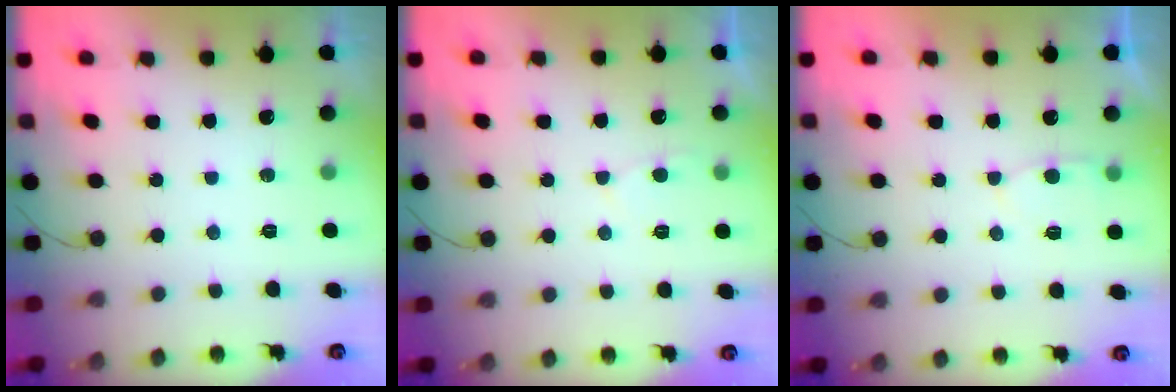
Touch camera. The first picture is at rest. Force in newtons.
{"total": 2.8, "press": 2.7, "slide": 0.3}
{"total": 3.0, "press": 3.0, "slide": 0.4}